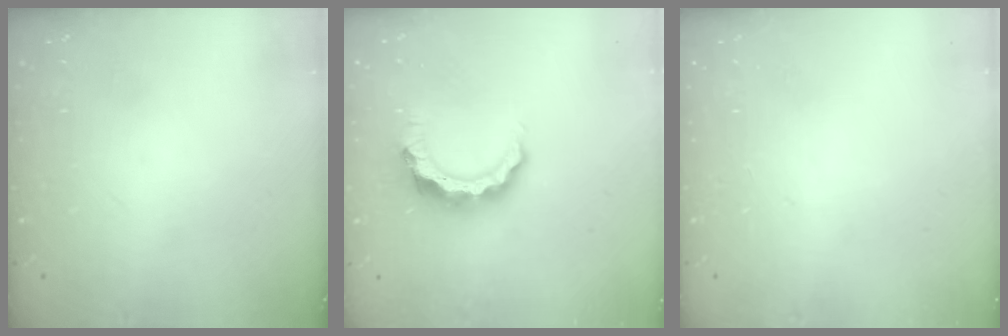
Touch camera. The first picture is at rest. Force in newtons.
{"total": 8.9, "press": 8.9, "slide": 0.4}
{"total": 0.0}